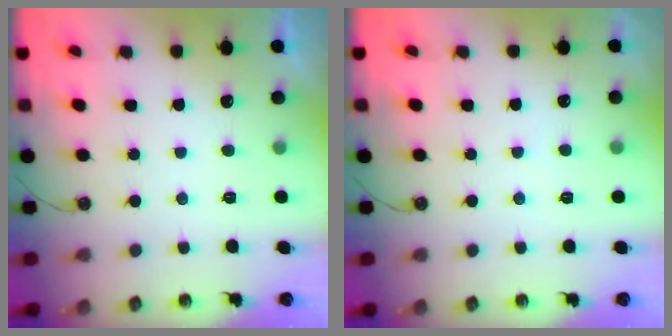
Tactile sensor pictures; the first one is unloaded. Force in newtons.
{"total": 2.1, "press": 2.0, "slide": 0.4}